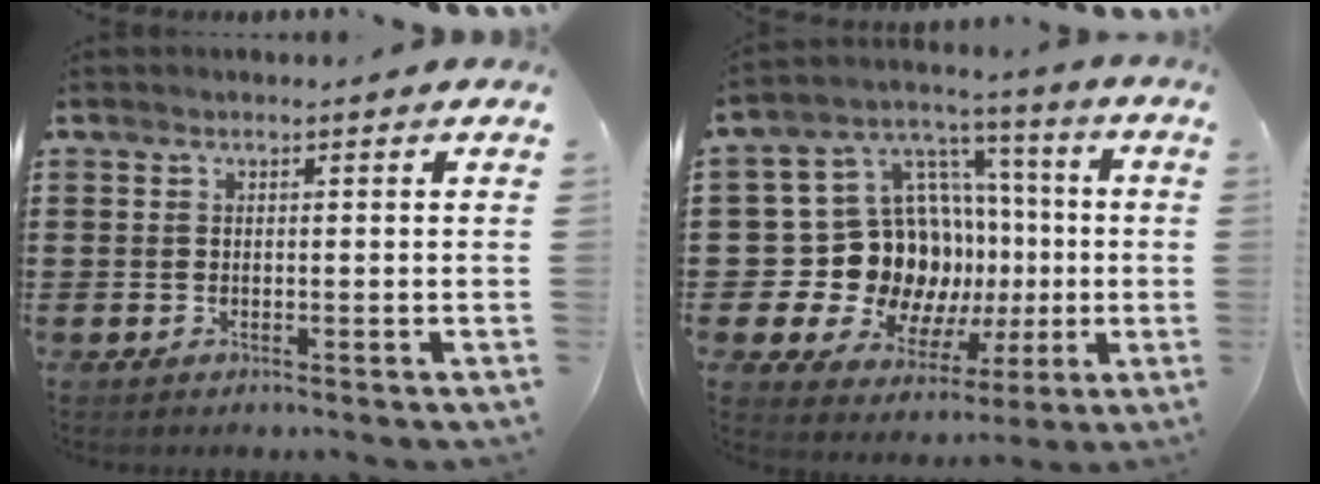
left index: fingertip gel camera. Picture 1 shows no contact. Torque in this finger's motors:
{"motor_torque": [1.91, 0.23, 0.97, 0.07]}